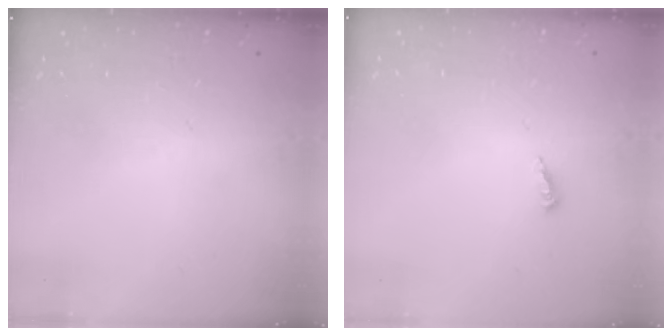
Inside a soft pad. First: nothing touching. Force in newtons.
{"total": 3.9, "press": 3.9, "slide": 0.2}